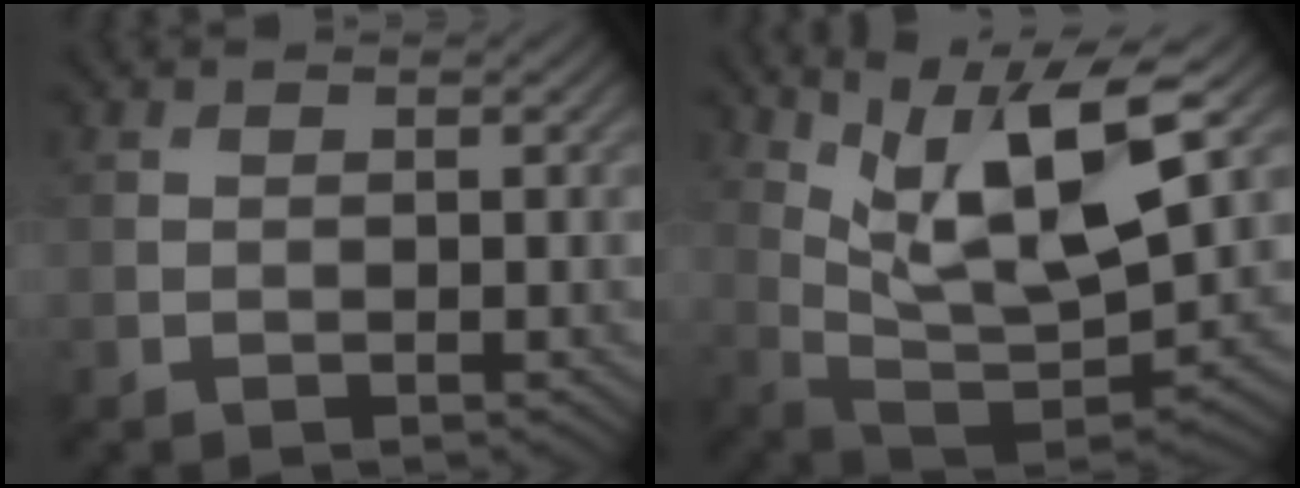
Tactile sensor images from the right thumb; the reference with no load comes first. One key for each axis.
{"total": 13.7, "fx": 6.3, "fy": 4.5, "fz": 11.3, "tx": -0.228, "ty": -0.006, "tz": 0.121}